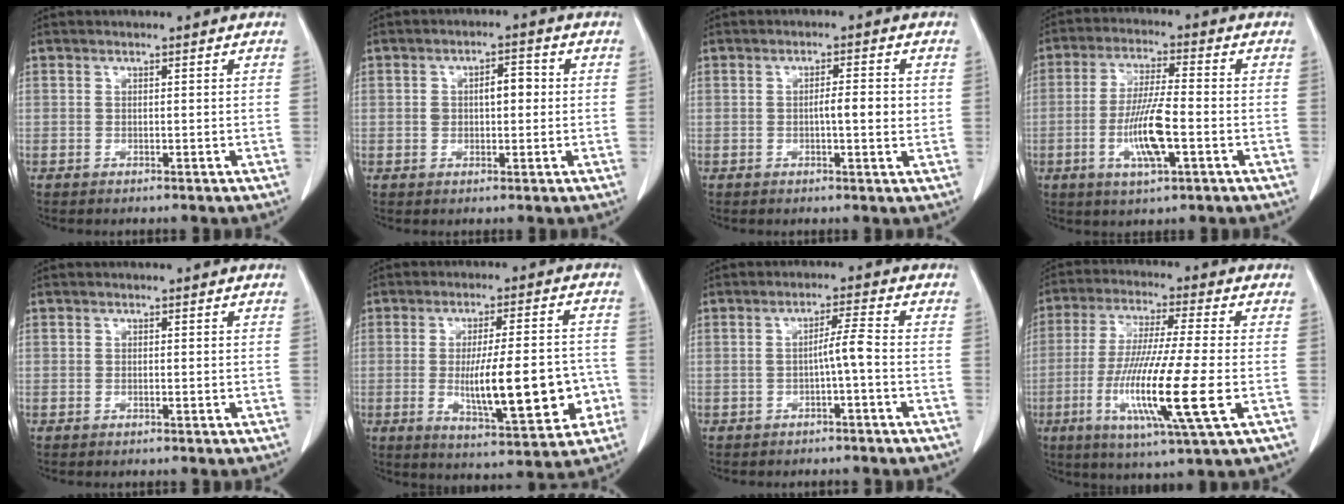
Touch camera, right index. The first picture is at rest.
{"total": 4.3, "force": [0.5, 2.3, 3.7], "torque": [-0.059, 0.019, 0.015]}
{"total": 3.8, "force": [0.1, 0.6, 3.7], "torque": [-0.060, 0.000, 0.000]}
{"total": 9.3, "force": [-2.6, 1.3, 8.8], "torque": [-0.172, -0.008, -0.047]}
{"total": 0.0}
{"total": 14.7, "force": [-2.8, 3.3, 14.1], "torque": [-0.218, 0.001, -0.032]}
{"total": 3.2, "force": [-0.9, -0.3, 3.1], "torque": [-0.047, 0.008, -0.012]}
{"total": 15.4, "force": [-3.9, 0.0, 14.9], "torque": [-0.294, -0.030, -0.074]}